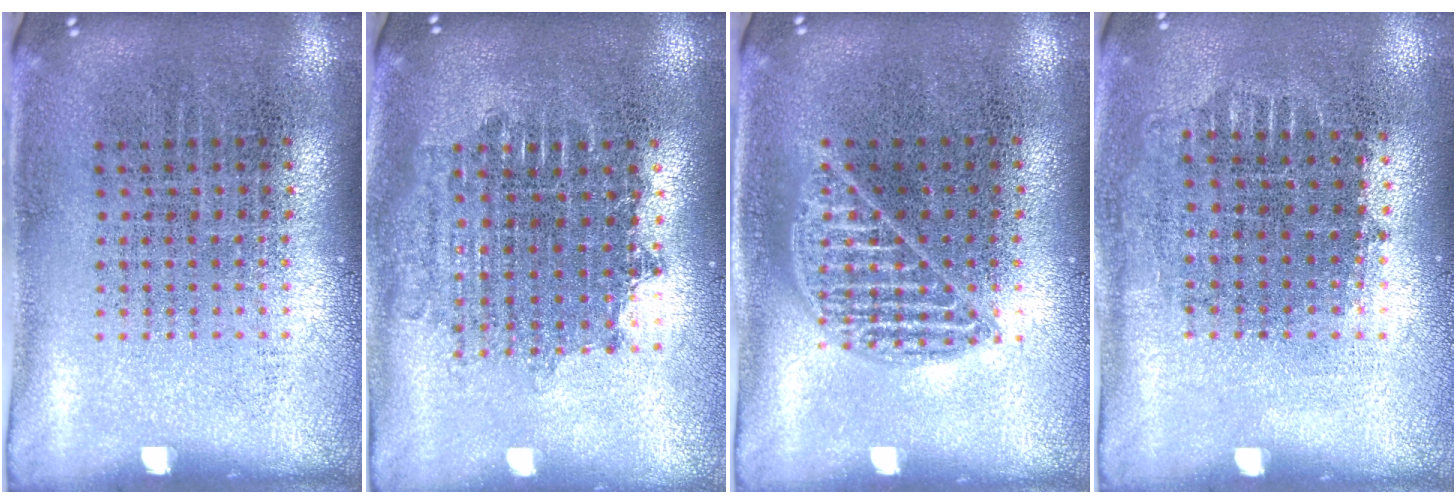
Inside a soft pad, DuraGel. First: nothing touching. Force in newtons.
{"total": 1.8, "press": 1.5, "slide": 1.0}
{"total": 0.9, "press": 0.9, "slide": 0.1}
{"total": 0.7, "press": 0.7, "slide": 0.2}